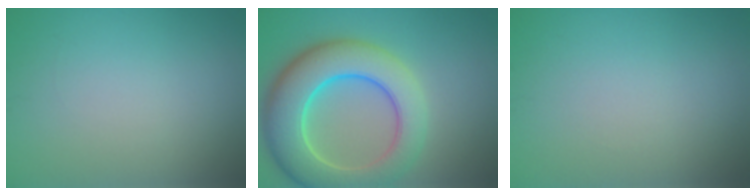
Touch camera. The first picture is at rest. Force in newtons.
{"total": 10.2, "press": 10.2, "slide": 0.6}
{"total": 0.0}